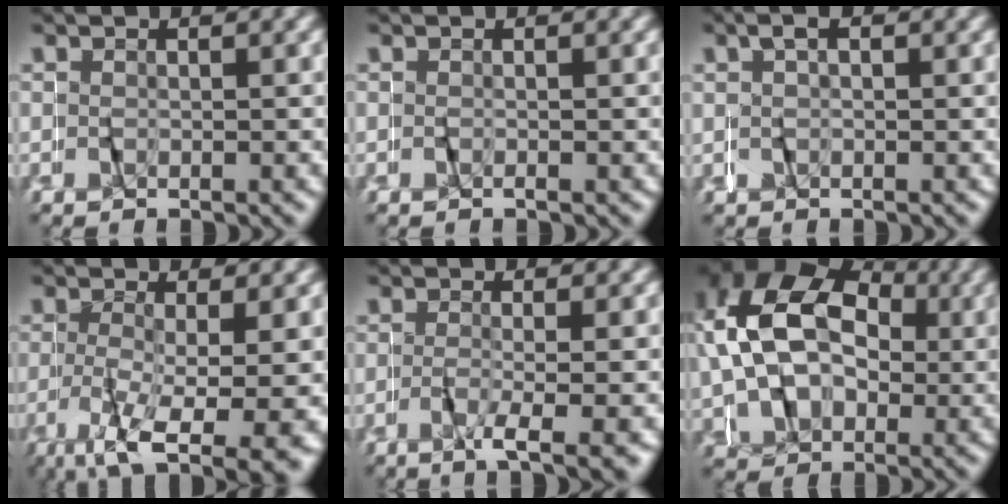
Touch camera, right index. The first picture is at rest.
{"total": 0.0}
{"total": 1.5, "force": [0.6, 1.1, 0.7], "torque": [-0.016, 0.004, 0.009]}
{"total": 9.2, "force": [-6.0, 2.9, 6.3], "torque": [-0.114, -0.033, -0.078]}
{"total": 3.2, "force": [-1.6, 0.0, 2.7], "torque": [-0.045, -0.015, -0.021]}
{"total": 14.6, "force": [4.2, 11.1, 8.5], "torque": [-0.178, 0.018, 0.052]}